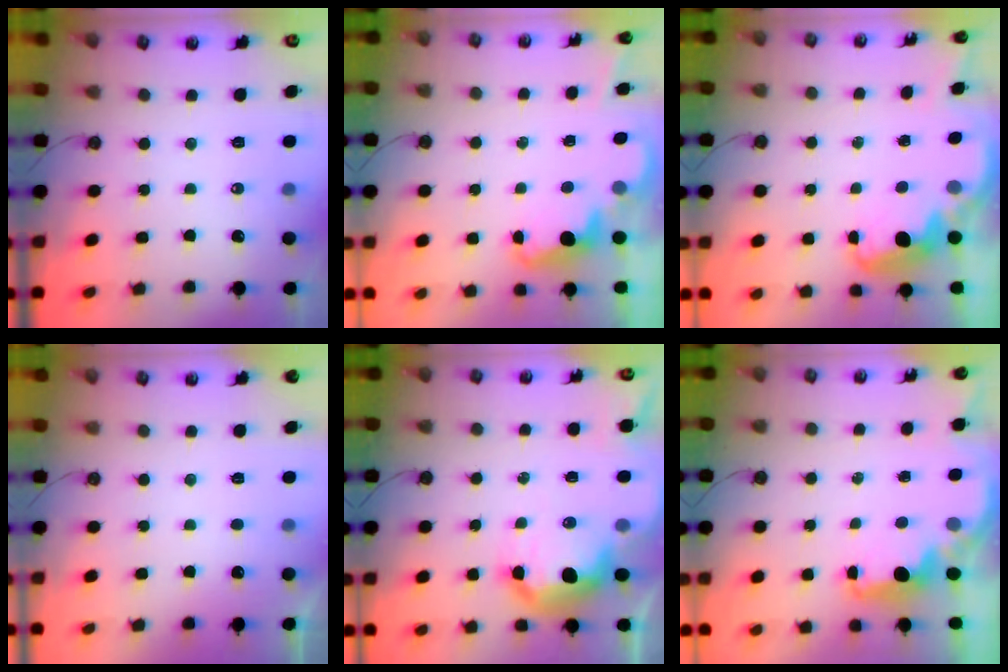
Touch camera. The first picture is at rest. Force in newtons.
{"total": 2.4, "press": 2.3, "slide": 0.5}
{"total": 3.1, "press": 3.1, "slide": 0.5}
{"total": 0.0}
{"total": 15.2, "press": 15.1, "slide": 0.9}
{"total": 2.6, "press": 2.5, "slide": 0.6}